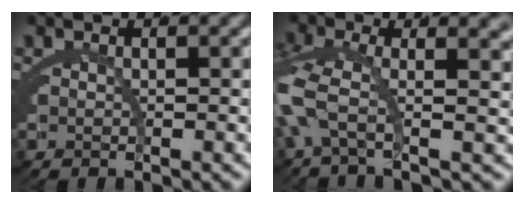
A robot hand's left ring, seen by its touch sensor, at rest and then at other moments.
{"total": 4.8, "force": [0.5, 1.4, 4.5], "torque": [-0.111, -0.020, 0.017]}